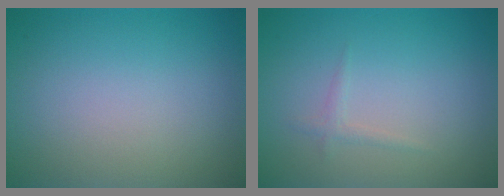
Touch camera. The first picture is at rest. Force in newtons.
{"total": 0.8, "press": 0.8, "slide": 0.0}